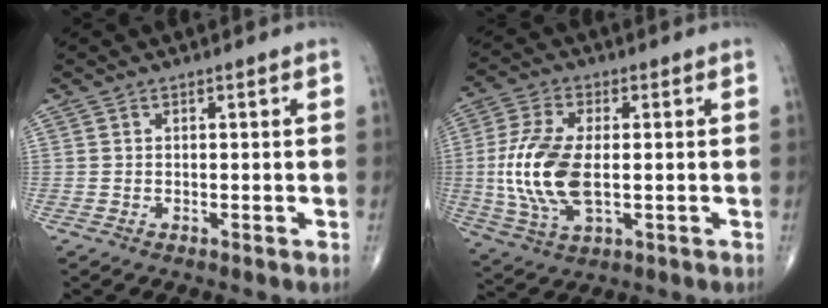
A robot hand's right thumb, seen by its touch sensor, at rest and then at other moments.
{"total": 13.7, "force": [-0.4, 6.8, 11.9], "torque": [-0.260, -0.003, -0.007]}